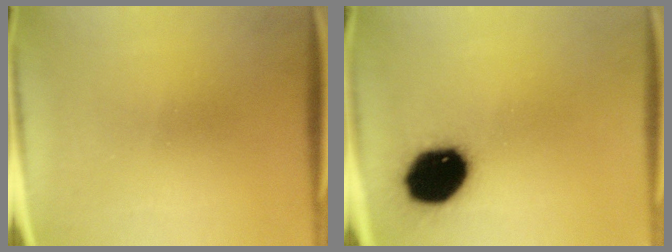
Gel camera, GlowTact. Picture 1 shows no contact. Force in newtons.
{"total": 18.0}